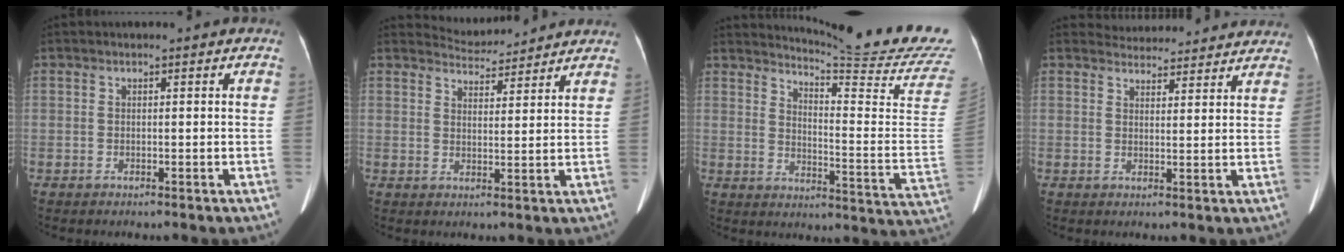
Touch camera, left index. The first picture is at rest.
{"total": 5.9, "force": [5.9, 0.6, -0.2], "torque": [-0.006, 0.014, 0.084]}
{"total": 19.5, "force": [18.2, -2.7, 6.5], "torque": [-0.113, -0.144, 0.219]}
{"total": 11.6, "force": [11.3, 2.5, 1.4], "torque": [0.000, 0.018, 0.125]}